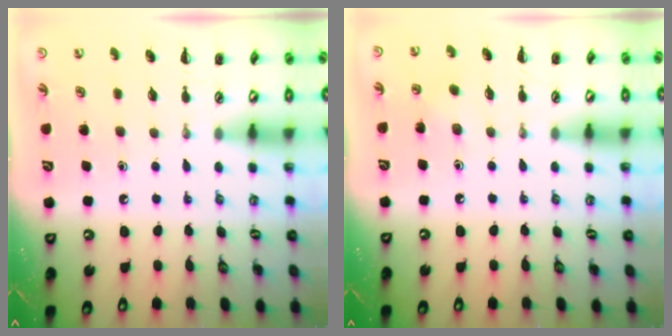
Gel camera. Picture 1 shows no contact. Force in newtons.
{"total": 2.6, "press": 2.5, "slide": 0.8}